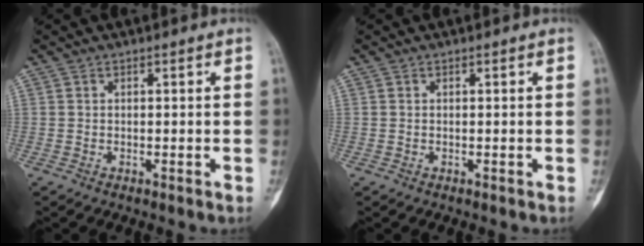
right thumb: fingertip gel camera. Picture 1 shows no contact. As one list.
[{"total": 0.0}]